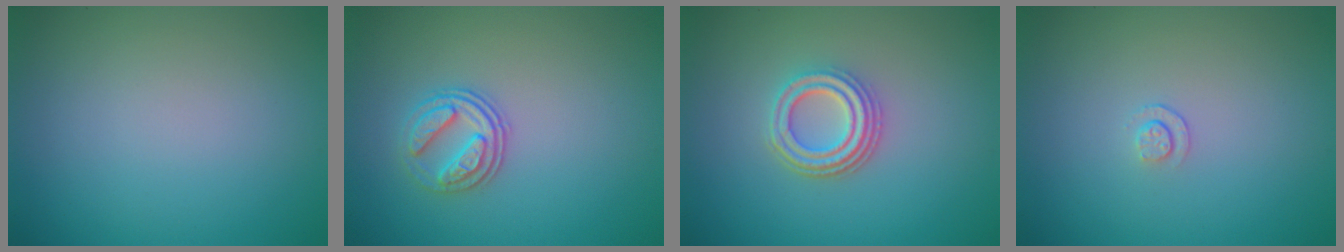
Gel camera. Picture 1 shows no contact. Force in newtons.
{"total": 2.8, "press": 2.6, "slide": 1.2}
{"total": 3.7, "press": 3.0, "slide": 2.2}
{"total": 0.8, "press": 0.5, "slide": 0.7}